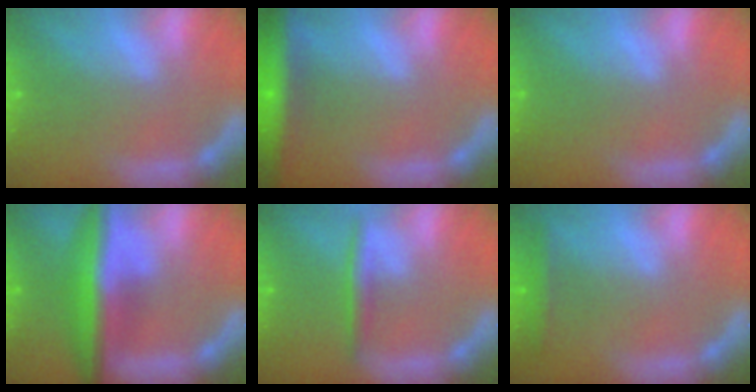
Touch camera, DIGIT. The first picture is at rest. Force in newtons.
{"total": 10.0}
{"total": 0.0}
{"total": 9.0}
{"total": 2.4}
{"total": 1.9}